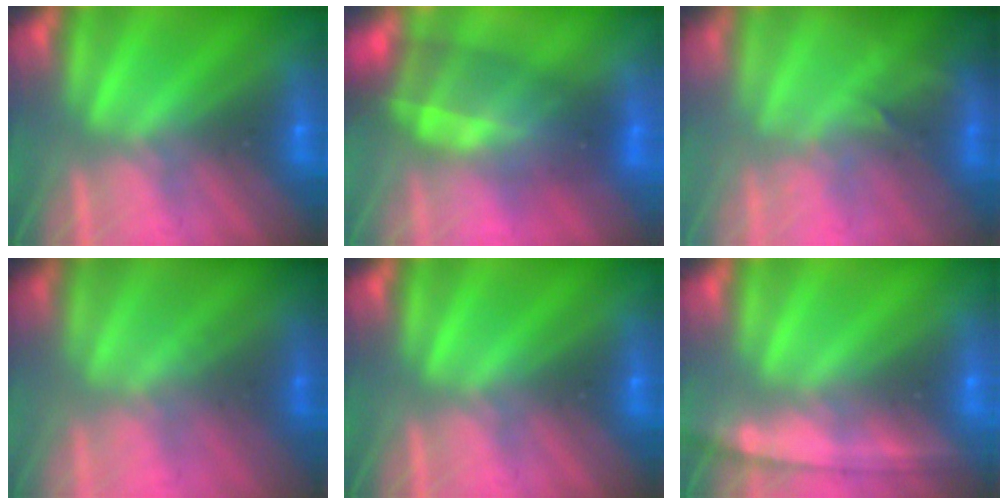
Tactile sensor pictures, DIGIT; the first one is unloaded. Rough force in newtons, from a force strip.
{"total": 5.6}
{"total": 2.9}
{"total": 1.4}
{"total": 0.0}
{"total": 1.3}